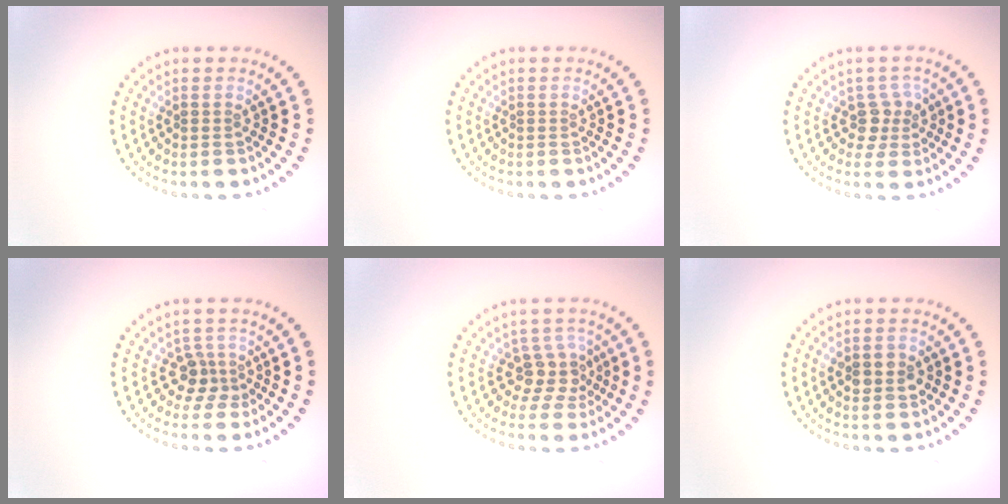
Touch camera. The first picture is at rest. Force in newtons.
{"total": 0.0}
{"total": 2.1, "press": 1.7, "slide": 1.2}
{"total": 2.4, "press": 1.8, "slide": 1.6}
{"total": 2.9, "press": 2.3, "slide": 1.8}
{"total": 2.6, "press": 2.5, "slide": 0.2}